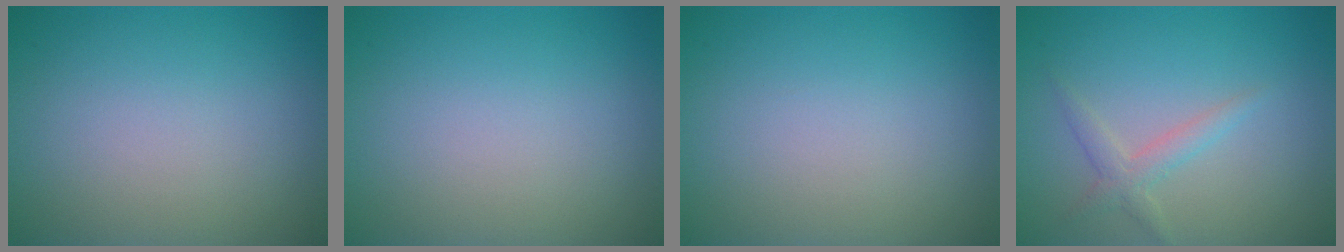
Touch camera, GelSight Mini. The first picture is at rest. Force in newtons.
{"total": 0.0}
{"total": 0.0}
{"total": 1.8, "press": 1.8, "slide": 0.1}